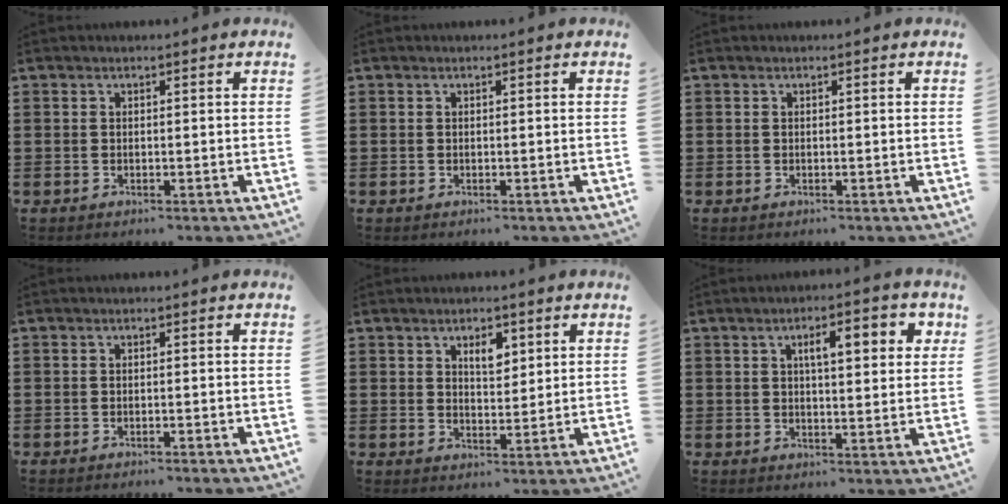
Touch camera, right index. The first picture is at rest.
{"total": 0.0}
{"total": 0.0}
{"total": 0.8, "force": [-0.7, -0.1, 0.1], "torque": [-0.003, -0.002, -0.015]}
{"total": 3.7, "force": [2.0, 1.9, 2.5], "torque": [-0.039, 0.002, 0.031]}
{"total": 5.5, "force": [1.9, 1.8, 4.9], "torque": [-0.076, 0.001, 0.023]}